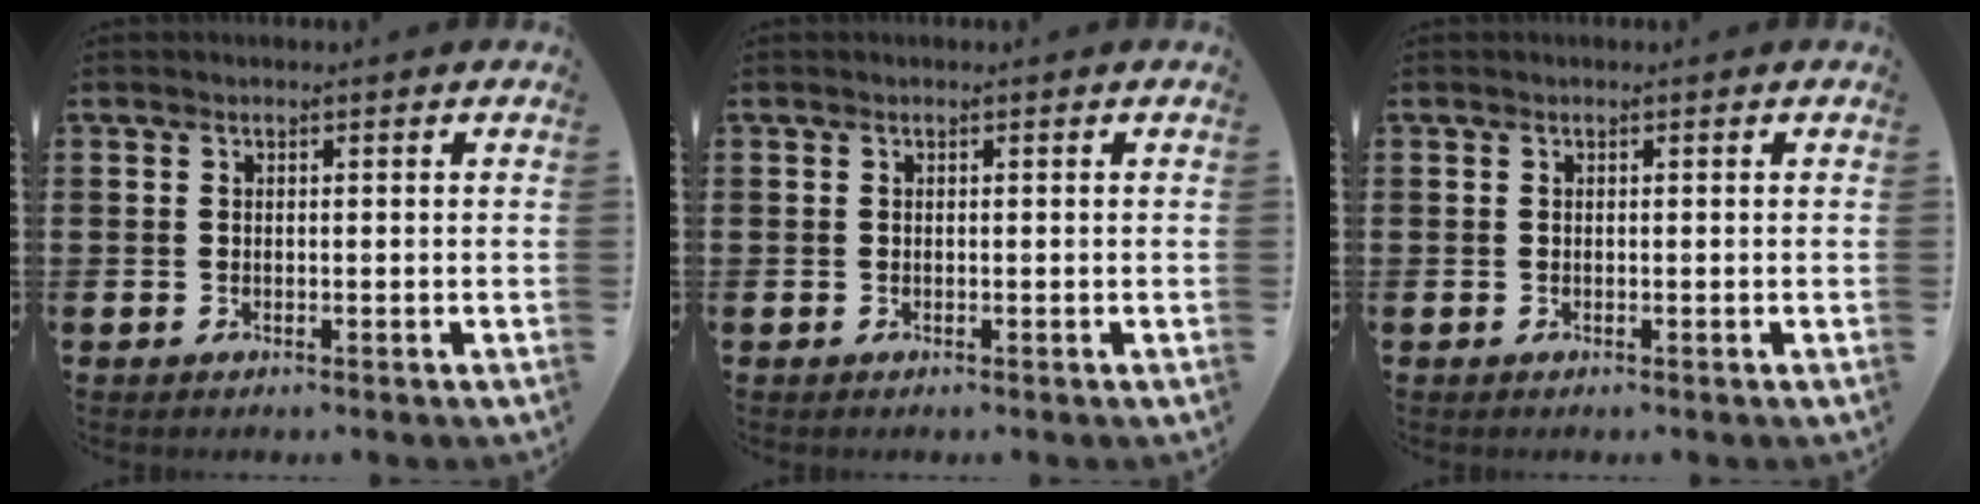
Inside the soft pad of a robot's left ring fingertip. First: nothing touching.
{"total": 0.0}
{"total": 0.0}